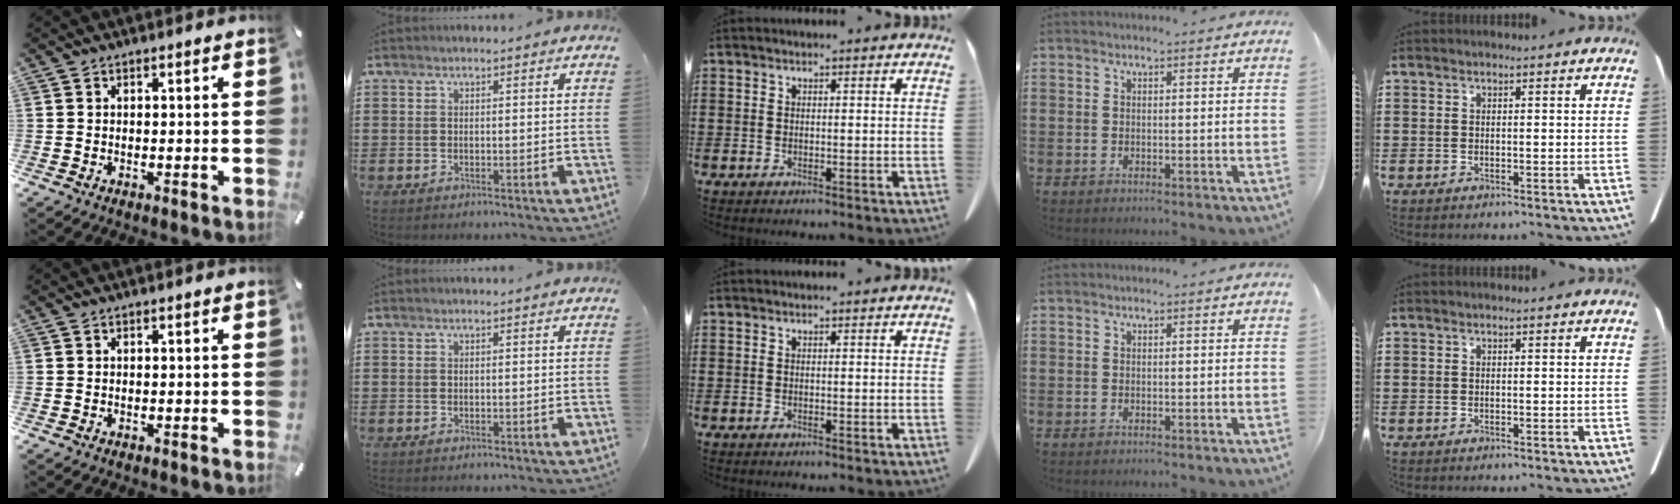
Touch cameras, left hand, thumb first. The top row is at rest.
{}